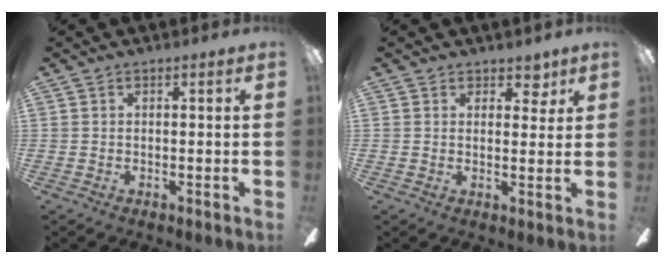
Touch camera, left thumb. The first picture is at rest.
{"total": 4.1, "force": [2.9, 2.5, 1.5], "torque": [-0.006, -0.011, 0.048]}